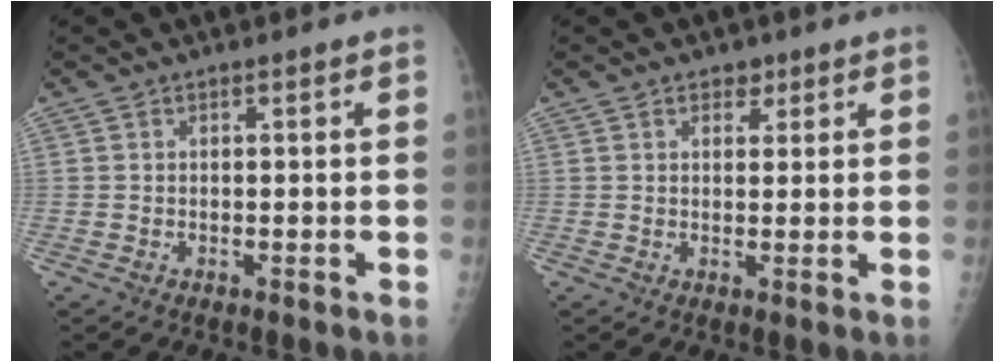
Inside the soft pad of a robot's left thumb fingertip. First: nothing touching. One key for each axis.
{"total": 2.5, "fx": 1.7, "fy": 1.6, "fz": 1.0, "tx": 0.004, "ty": -0.008, "tz": 0.022}